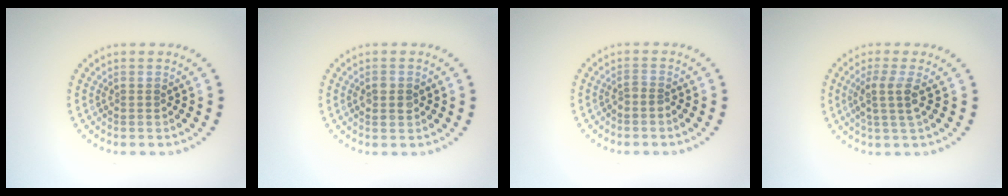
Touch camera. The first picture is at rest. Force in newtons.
{"total": 1.9, "press": 1.9, "slide": 0.1}
{"total": 0.7, "press": 0.4, "slide": 0.6}
{"total": 2.5, "press": 2.0, "slide": 1.5}